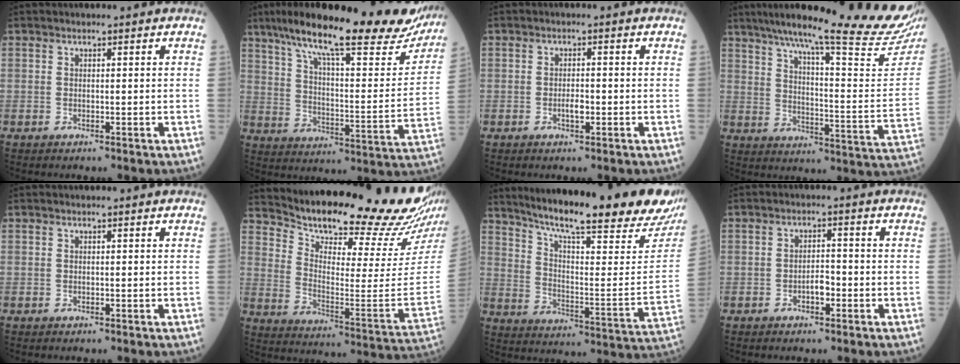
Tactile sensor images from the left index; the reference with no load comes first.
{"total": 29.3, "force": [23.7, 4.8, 16.5], "torque": [-0.260, -0.021, 0.319]}
{"total": 1.8, "force": [-0.8, 0.6, 1.5], "torque": [-0.025, -0.001, -0.015]}
{"total": 29.7, "force": [24.9, 0.8, 16.1], "torque": [-0.231, -0.072, 0.318]}
{"total": 0.0}
{"total": 24.8, "force": [23.0, 0.7, 9.3], "torque": [-0.160, -0.114, 0.308]}
{"total": 28.3, "force": [23.3, 2.1, 15.9], "torque": [-0.252, -0.068, 0.308]}
{"total": 2.4, "force": [-1.3, 0.9, 1.8], "torque": [-0.025, 0.002, -0.026]}